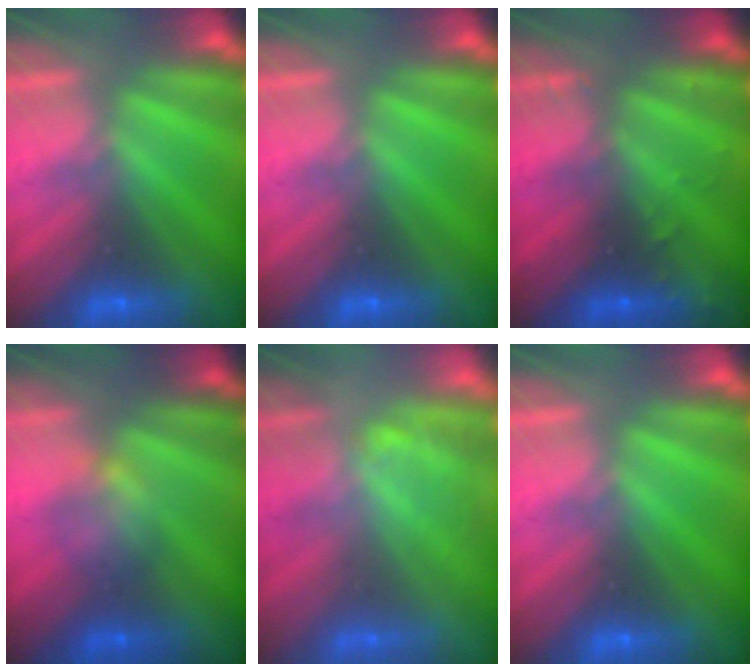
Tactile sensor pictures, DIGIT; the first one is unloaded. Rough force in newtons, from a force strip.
{"total": 0.0}
{"total": 3.1}
{"total": 2.1}
{"total": 1.5}
{"total": 0.0}